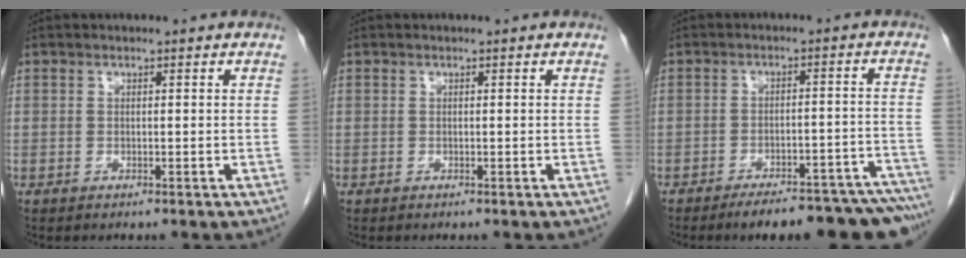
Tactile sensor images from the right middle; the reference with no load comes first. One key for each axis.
{"total": 0.0}
{"total": 16.9, "fx": -15.2, "fy": 3.2, "fz": 6.8, "tx": -0.022, "ty": 0.027, "tz": -0.187}